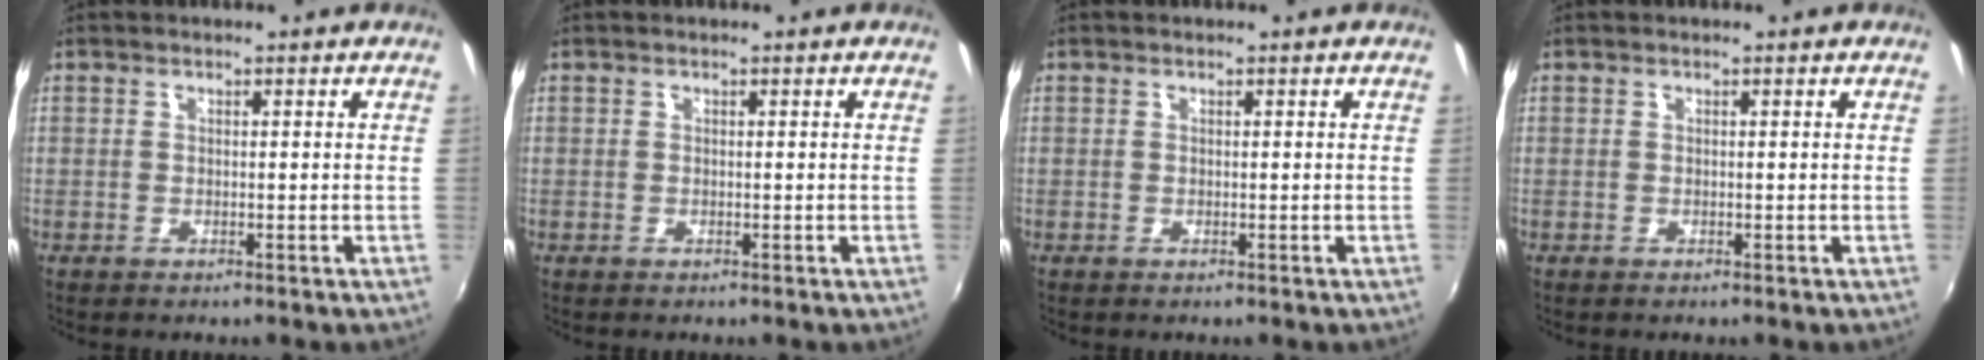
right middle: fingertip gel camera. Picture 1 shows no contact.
{"total": 0.0}
{"total": 0.0}
{"total": 0.0}